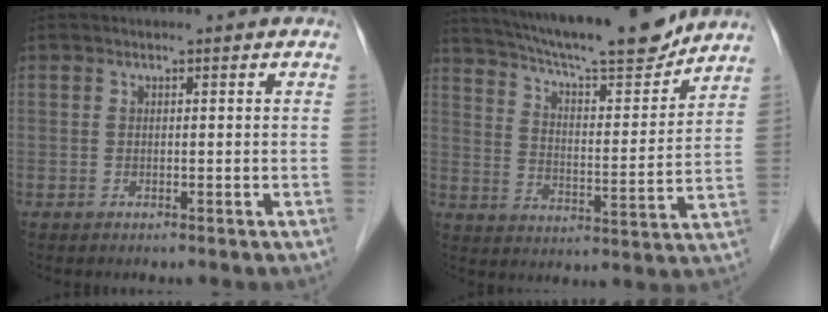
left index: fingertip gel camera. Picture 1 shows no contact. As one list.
[{"total": 18.3, "force": [16.4, 1.6, 8.1], "torque": [-0.138, -0.002, 0.249]}]